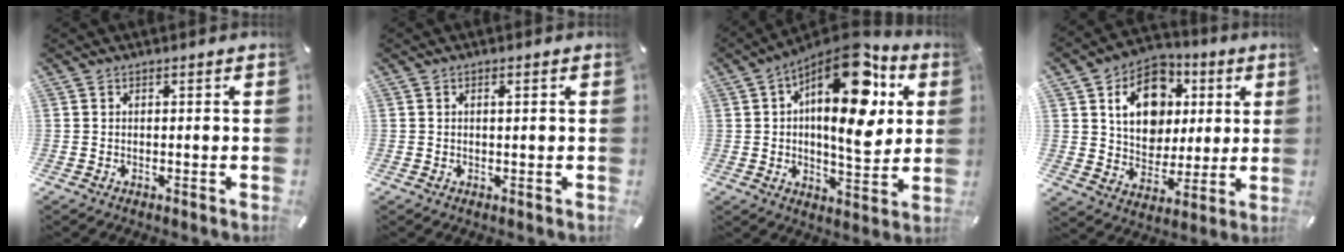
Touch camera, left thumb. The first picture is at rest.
{"total": 1.2, "force": [0.2, 0.3, 1.1], "torque": [-0.020, 0.001, 0.002]}
{"total": 20.6, "force": [8.1, 8.9, 16.8], "torque": [-0.261, -0.047, 0.125]}
{"total": 14.3, "force": [4.3, 11.7, 7.0], "torque": [-0.107, -0.006, 0.083]}